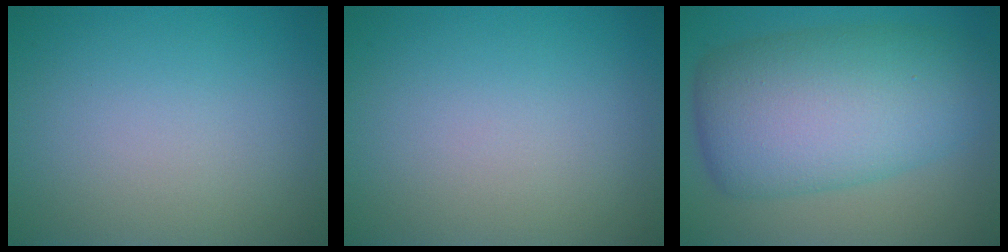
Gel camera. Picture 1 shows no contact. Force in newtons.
{"total": 0.0}
{"total": 10.6, "press": 10.6, "slide": 0.3}